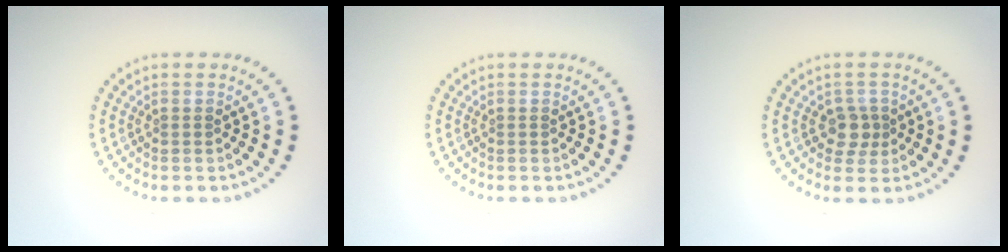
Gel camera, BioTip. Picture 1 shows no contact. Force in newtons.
{"total": 0.0}
{"total": 2.0, "press": 1.7, "slide": 1.0}